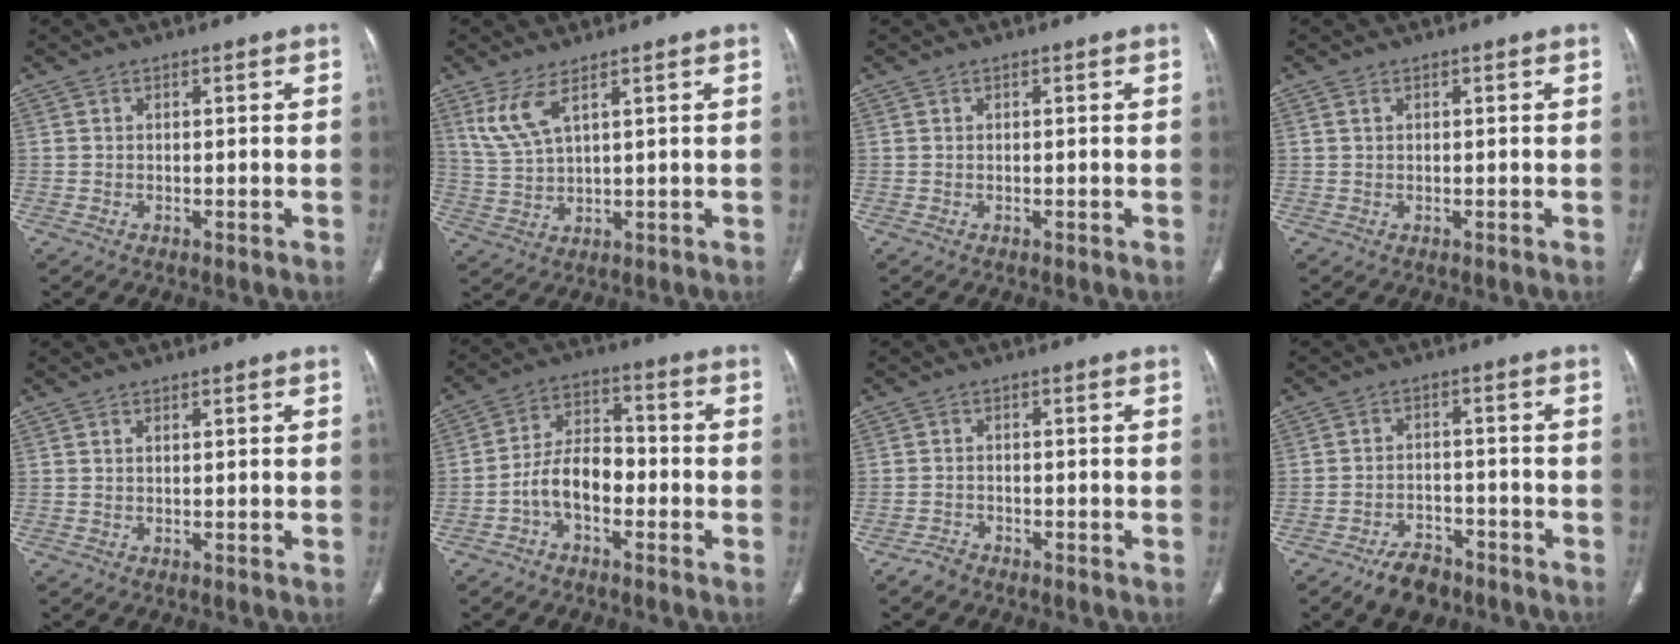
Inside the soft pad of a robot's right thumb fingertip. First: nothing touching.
{"total": 6.3, "force": [3.7, 1.7, 4.9], "torque": [-0.112, -0.018, 0.089]}
{"total": 0.0}
{"total": 0.6, "force": [0.3, 0.3, 0.4], "torque": [-0.012, 0.004, 0.007]}
{"total": 0.6, "force": [0.4, 0.2, 0.4], "torque": [-0.012, 0.002, 0.008]}
{"total": 8.4, "force": [-3.1, 4.9, 6.1], "torque": [-0.100, 0.041, -0.064]}
{"total": 2.0, "force": [-1.8, 0.9, 0.3], "torque": [-0.014, 0.007, -0.033]}
{"total": 6.4, "force": [-4.8, 3.4, 2.6], "torque": [-0.033, 0.027, -0.078]}